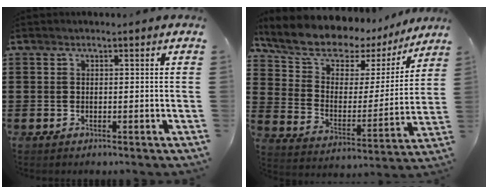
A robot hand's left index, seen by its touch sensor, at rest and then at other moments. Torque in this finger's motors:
{"motor_torque": [1.83, -0.31, 1.05, 0.21]}